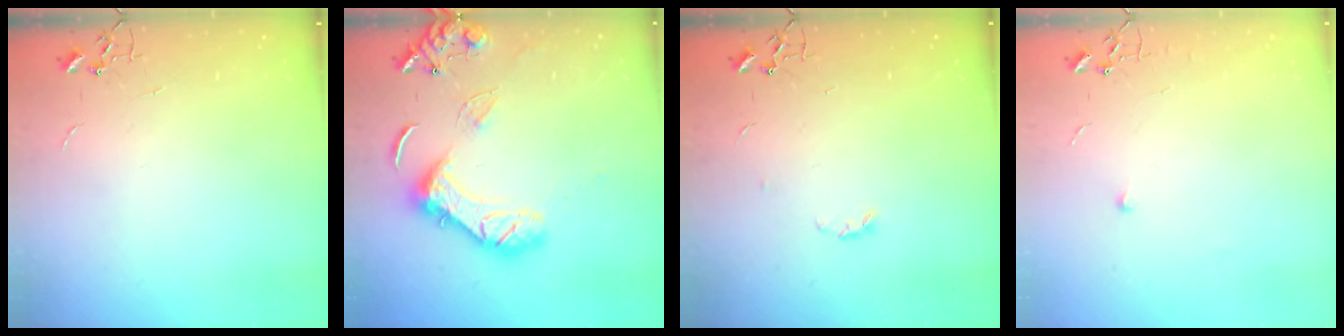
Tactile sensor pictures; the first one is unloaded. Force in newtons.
{"total": 14.5, "press": 14.4, "slide": 1.5}
{"total": 2.9, "press": 2.8, "slide": 0.5}
{"total": 4.7, "press": 4.7, "slide": 0.6}